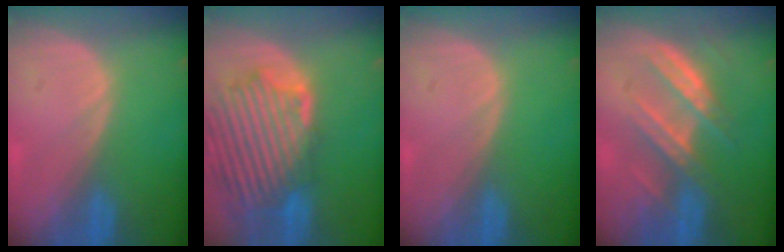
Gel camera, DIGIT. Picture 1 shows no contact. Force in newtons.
{"total": 13.2, "press": 11.5, "slide": 6.4}
{"total": 0.0}
{"total": 7.0, "press": 6.9, "slide": 1.4}